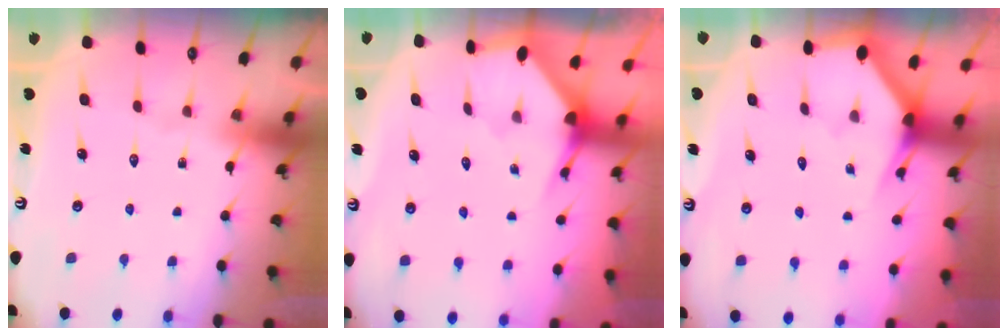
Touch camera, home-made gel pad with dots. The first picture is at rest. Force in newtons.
{"total": 2.9, "press": 2.9, "slide": 0.3}
{"total": 2.7, "press": 2.7, "slide": 0.1}